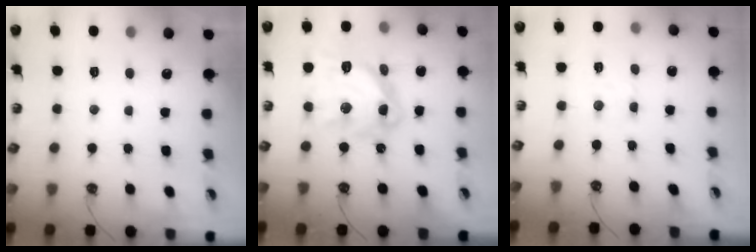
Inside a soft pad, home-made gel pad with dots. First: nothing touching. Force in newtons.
{"total": 17.2, "press": 17.1, "slide": 1.7}
{"total": 1.5, "press": 1.4, "slide": 0.6}